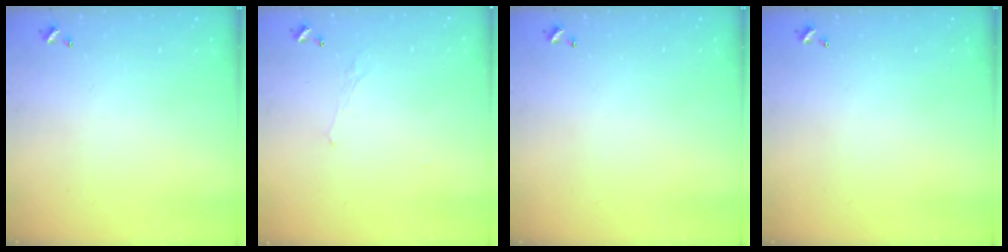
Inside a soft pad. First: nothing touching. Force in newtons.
{"total": 0.6, "press": 0.2, "slide": 0.6}
{"total": 0.0}
{"total": 0.0}